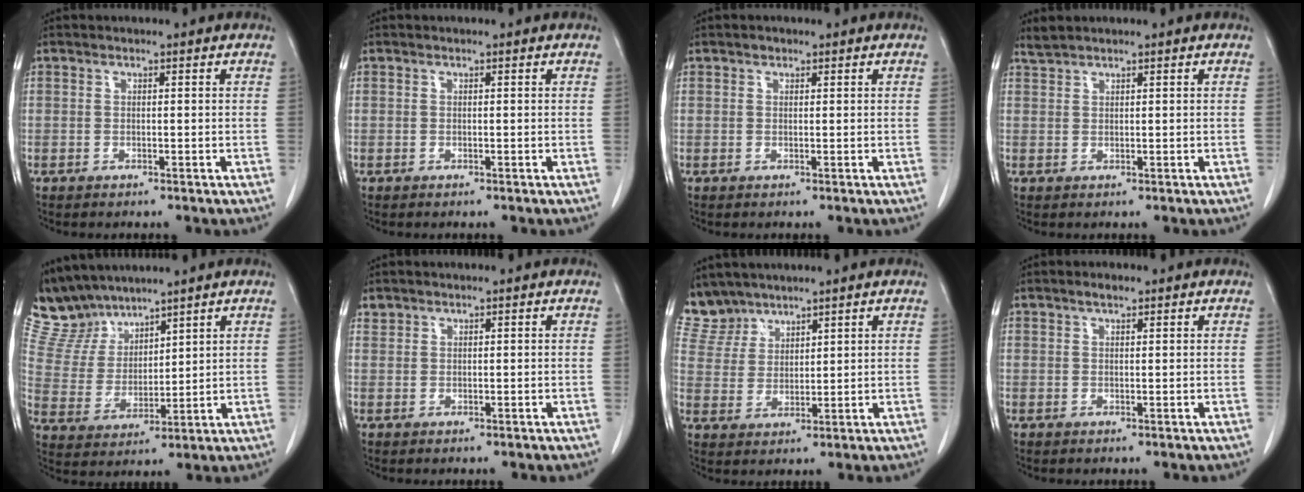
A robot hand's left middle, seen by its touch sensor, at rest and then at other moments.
{"total": 0.0}
{"total": 0.6, "force": [0.4, 0.5, 0.1], "torque": [-0.002, 0.000, 0.004]}
{"total": 1.4, "force": [1.4, 0.0, 0.1], "torque": [-0.006, 0.008, 0.034]}
{"total": 8.5, "force": [8.0, 2.8, 0.9], "torque": [-0.038, 0.016, 0.176]}
{"total": 0.9, "force": [0.8, 0.4, -0.1], "torque": [0.002, 0.005, 0.015]}
{"total": 5.5, "force": [5.1, 2.0, -0.4], "torque": [0.002, 0.004, 0.116]}
{"total": 1.3, "force": [1.0, 0.4, 0.7], "torque": [-0.017, 0.003, 0.018]}